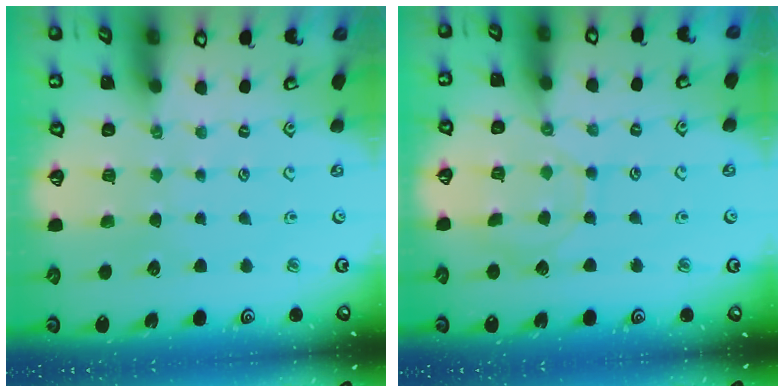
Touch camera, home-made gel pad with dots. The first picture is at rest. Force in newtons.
{"total": 7.9, "press": 7.8, "slide": 0.9}